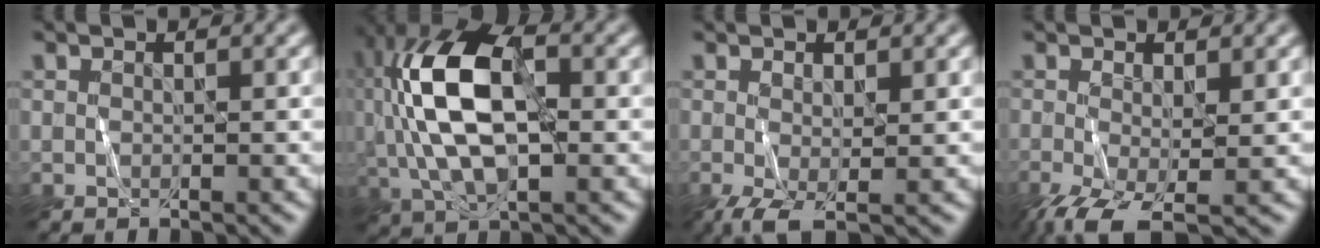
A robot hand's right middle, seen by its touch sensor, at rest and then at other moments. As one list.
[{"total": 11.1, "force": [0.6, 5.4, 9.7], "torque": [-0.208, 0.019, 0.009]}, {"total": 2.6, "force": [-1.0, 0.6, 2.3], "torque": [-0.057, -0.007, -0.018]}, {"total": 5.6, "force": [-3.0, 1.8, 4.4], "torque": [-0.106, -0.017, -0.056]}]